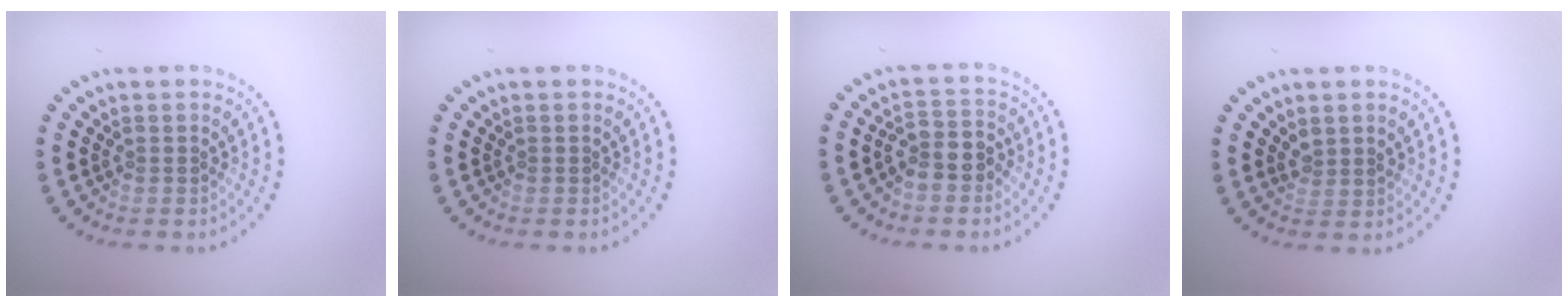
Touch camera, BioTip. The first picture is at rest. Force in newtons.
{"total": 0.0}
{"total": 2.8, "press": 2.5, "slide": 1.1}
{"total": 1.0, "press": 0.9, "slide": 0.4}